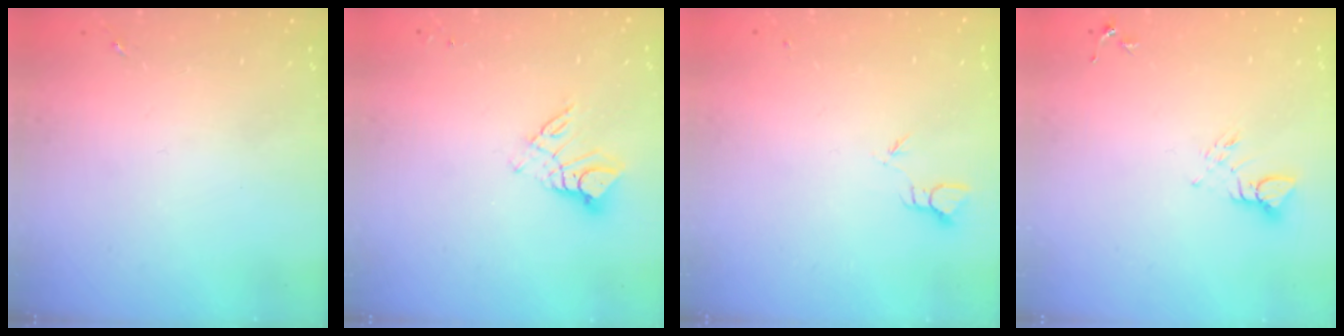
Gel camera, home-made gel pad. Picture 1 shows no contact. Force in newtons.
{"total": 9.2, "press": 9.1, "slide": 0.8}
{"total": 2.0, "press": 2.0, "slide": 0.1}
{"total": 3.9, "press": 3.9, "slide": 0.5}